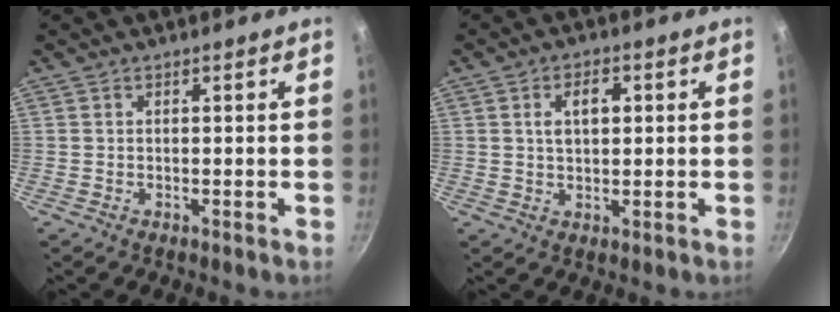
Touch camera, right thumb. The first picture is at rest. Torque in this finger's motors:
{"motor_torque": [-0.50, 0.70, 0.22, 0.04, 0.06]}